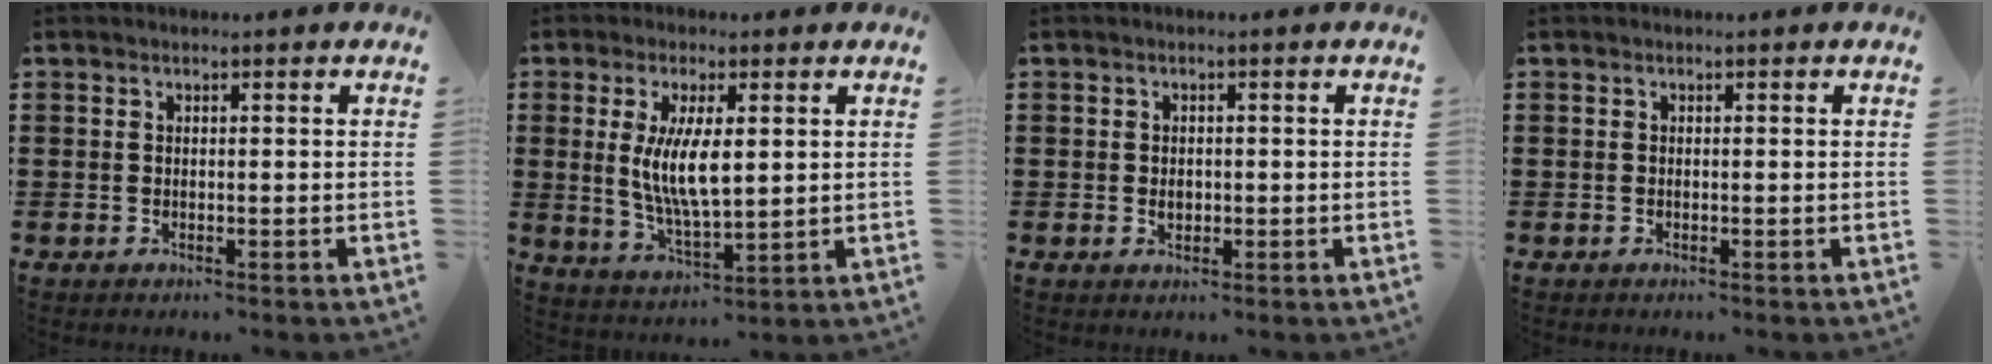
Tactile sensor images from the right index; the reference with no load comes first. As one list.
[{"total": 8.1, "force": [1.2, 2.8, 7.5], "torque": [-0.152, 0.003, 0.019]}, {"total": 1.5, "force": [-0.1, 1.0, 1.1], "torque": [-0.023, 0.006, -0.003]}, {"total": 0.0}]